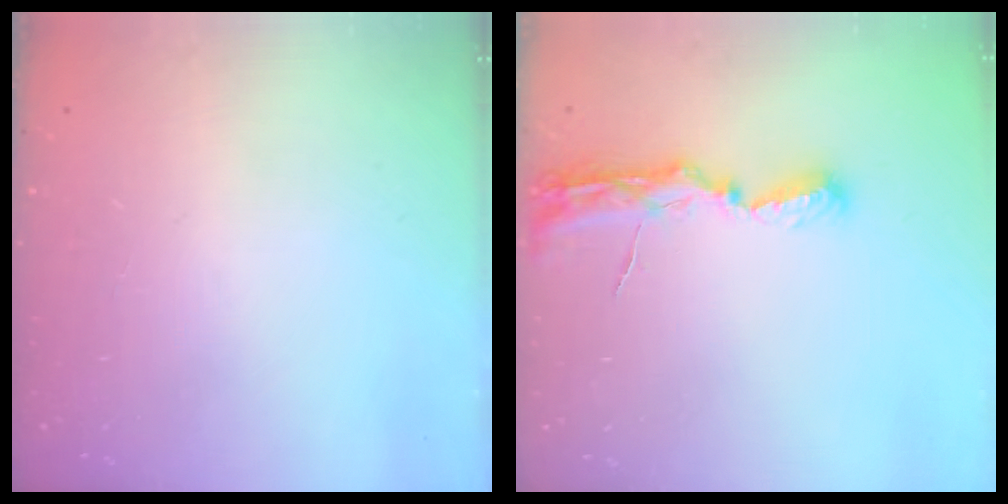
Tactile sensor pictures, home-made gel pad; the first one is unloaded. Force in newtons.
{"total": 7.7, "press": 7.7, "slide": 0.8}